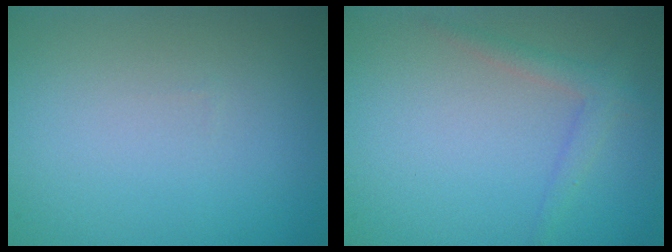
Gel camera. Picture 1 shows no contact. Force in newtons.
{"total": 1.8, "press": 1.8, "slide": 0.1}